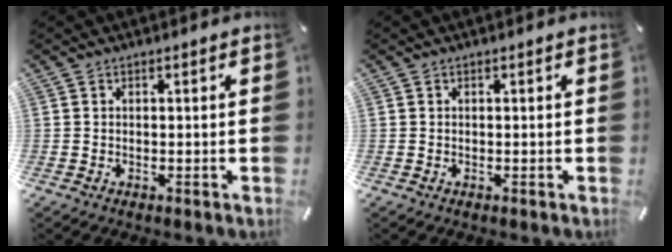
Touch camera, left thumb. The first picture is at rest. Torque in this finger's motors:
{"motor_torque": [0.00, 0.00, -0.06, 0.06, 0.00]}